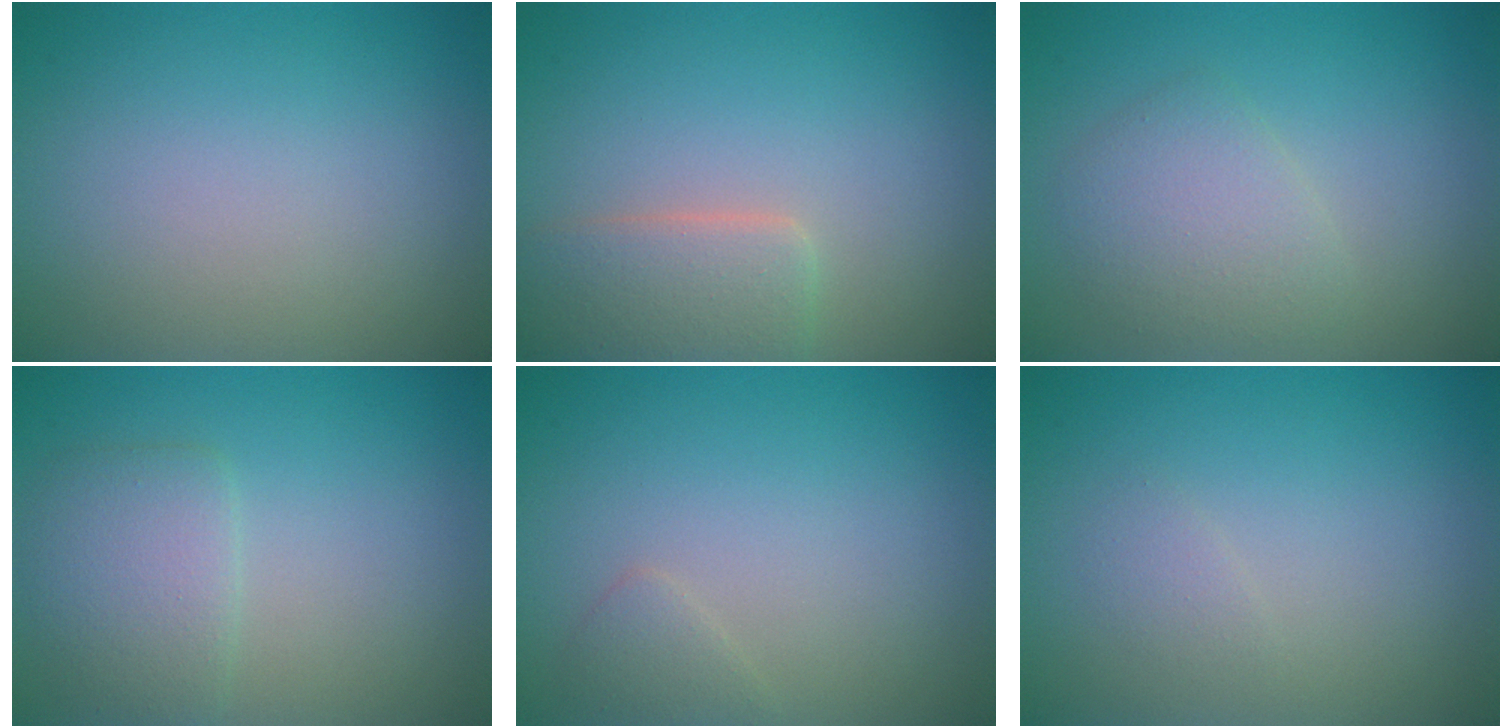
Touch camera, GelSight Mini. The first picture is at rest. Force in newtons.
{"total": 3.7, "press": 3.7, "slide": 0.2}
{"total": 2.9, "press": 2.9, "slide": 0.0}
{"total": 3.1, "press": 3.1, "slide": 0.1}
{"total": 1.1, "press": 1.1, "slide": 0.0}
{"total": 0.8, "press": 0.8, "slide": 0.1}